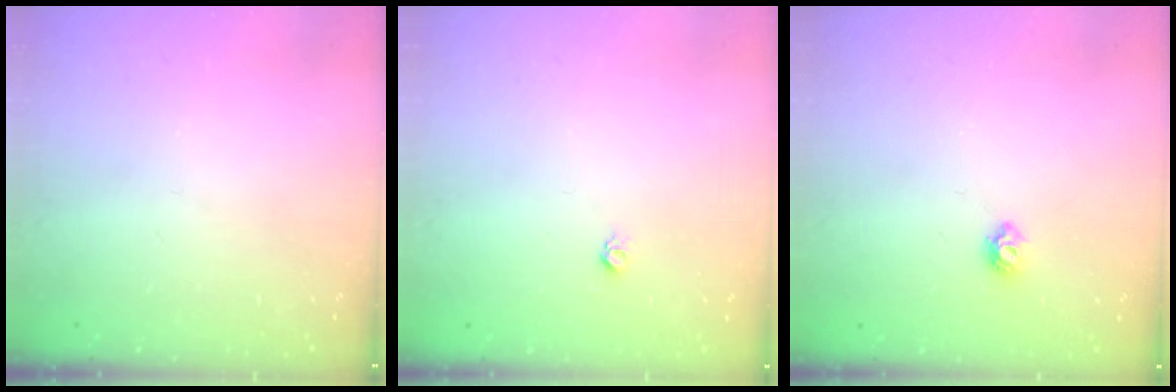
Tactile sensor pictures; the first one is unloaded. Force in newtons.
{"total": 3.0, "press": 2.9, "slide": 0.4}
{"total": 4.9, "press": 4.8, "slide": 0.9}